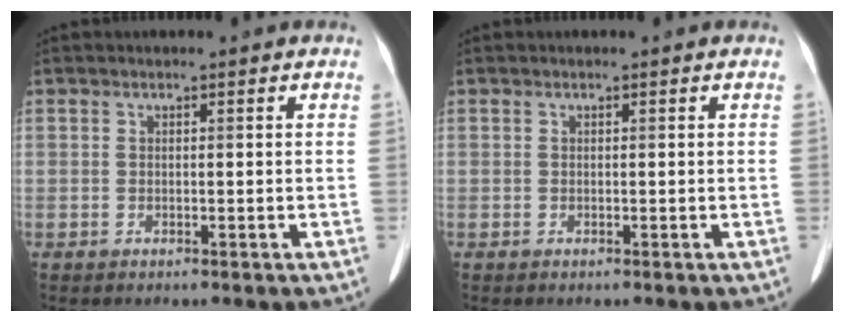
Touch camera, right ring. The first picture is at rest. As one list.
[{"total": 0.0}]